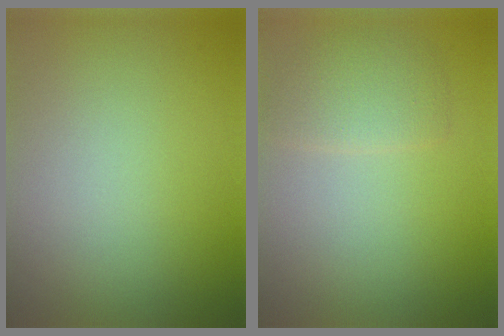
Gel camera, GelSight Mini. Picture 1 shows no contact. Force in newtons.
{"total": 2.3, "press": 2.2, "slide": 0.1}